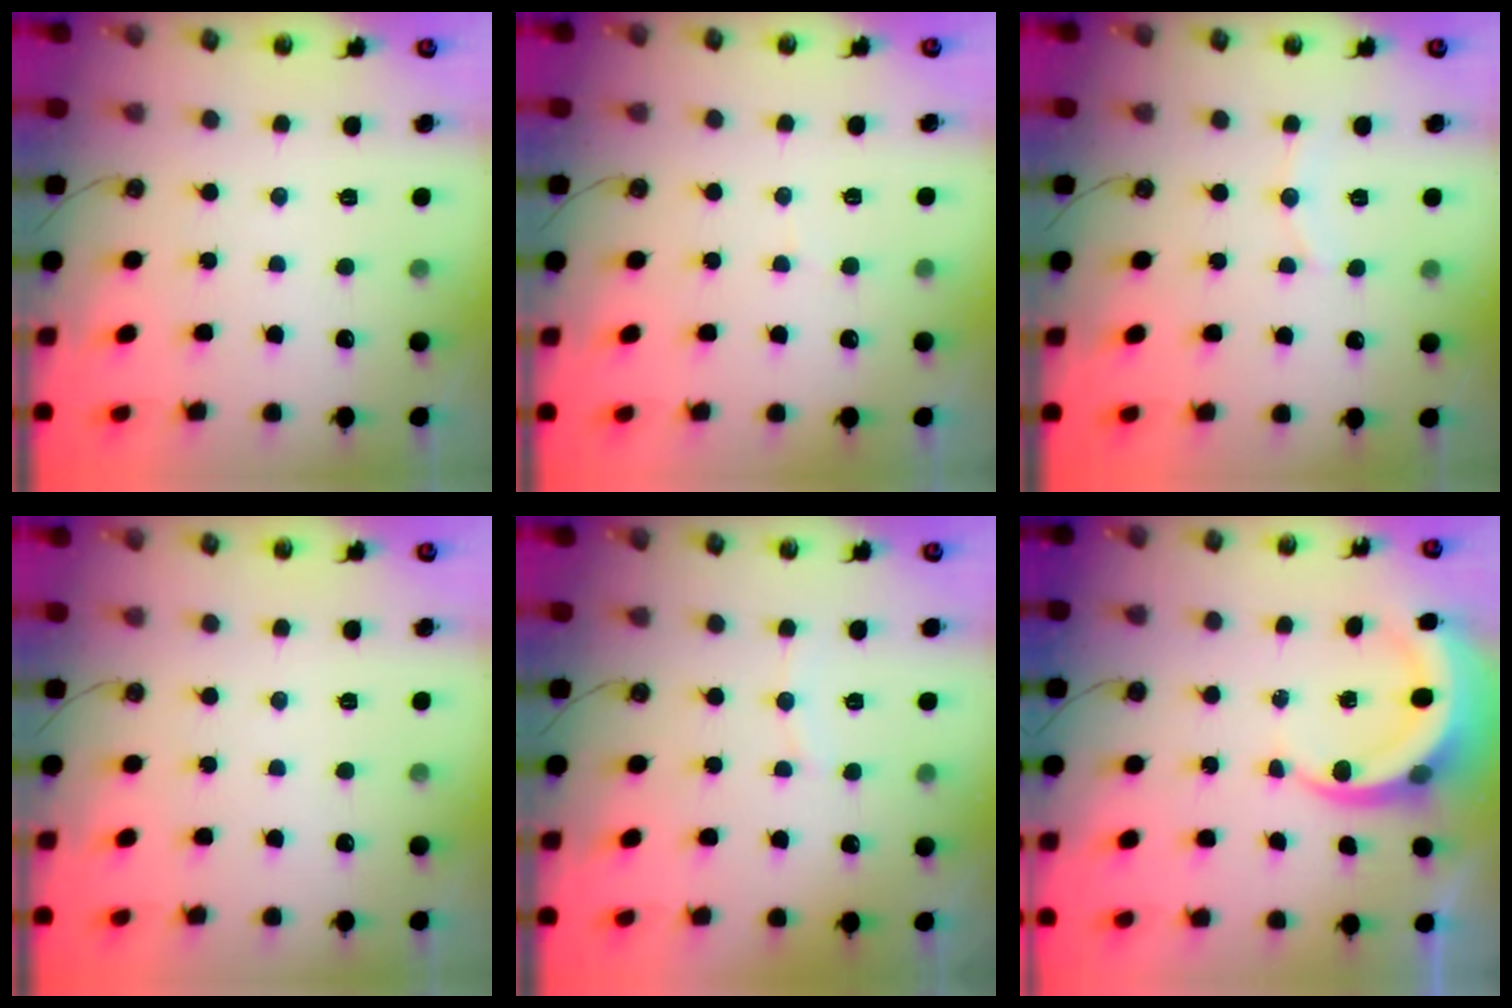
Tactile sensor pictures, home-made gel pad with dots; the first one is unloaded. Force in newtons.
{"total": 4.8, "press": 4.8, "slide": 0.4}
{"total": 5.5, "press": 5.5, "slide": 0.5}
{"total": 0.0}
{"total": 4.4, "press": 4.4, "slide": 0.5}
{"total": 6.0, "press": 6.0, "slide": 0.3}